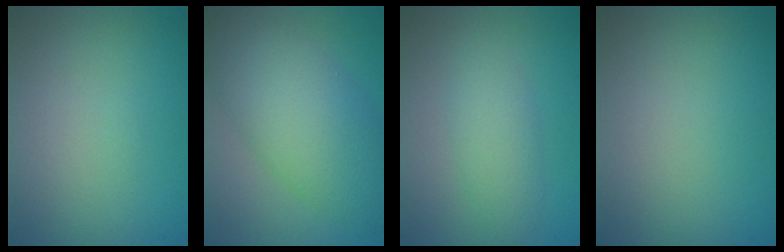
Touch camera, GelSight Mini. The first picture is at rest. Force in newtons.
{"total": 8.5, "press": 8.5, "slide": 0.2}
{"total": 2.7, "press": 2.7, "slide": 0.0}
{"total": 0.0}